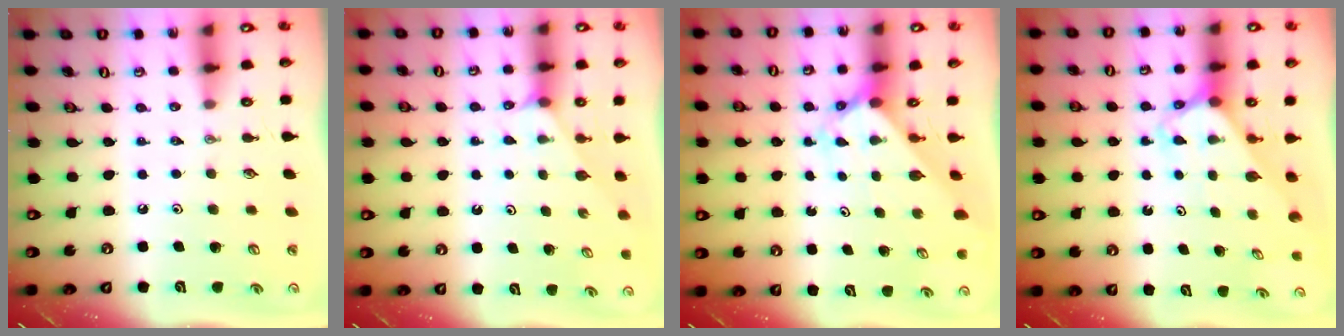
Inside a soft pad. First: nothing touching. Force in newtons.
{"total": 2.6, "press": 2.6, "slide": 0.3}
{"total": 2.4, "press": 2.4, "slide": 0.3}
{"total": 2.6, "press": 2.6, "slide": 0.2}